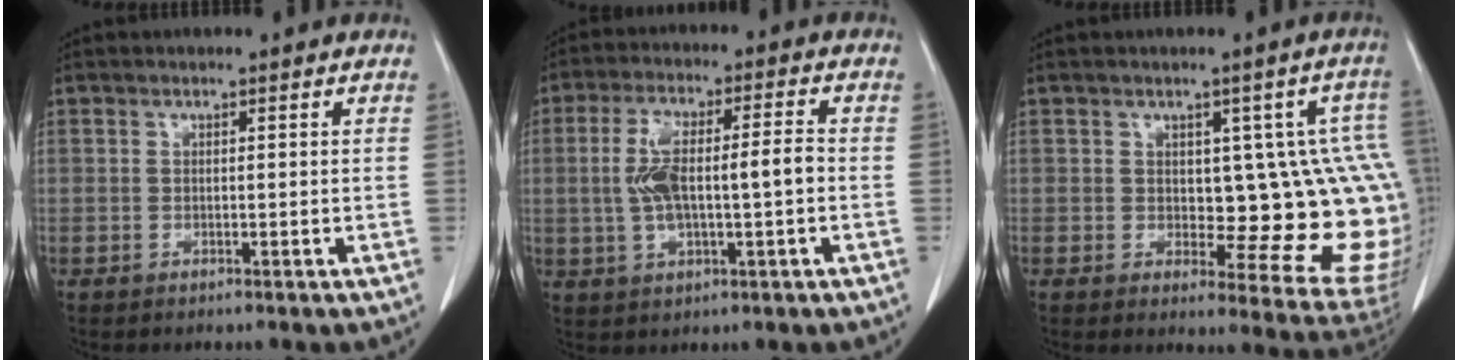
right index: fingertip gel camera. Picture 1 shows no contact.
{"total": 9.9, "force": [-0.5, 2.7, 9.5], "torque": [-0.191, 0.021, -0.003]}
{"total": 13.8, "force": [0.5, 5.6, 12.6], "torque": [-0.102, 0.010, 0.015]}